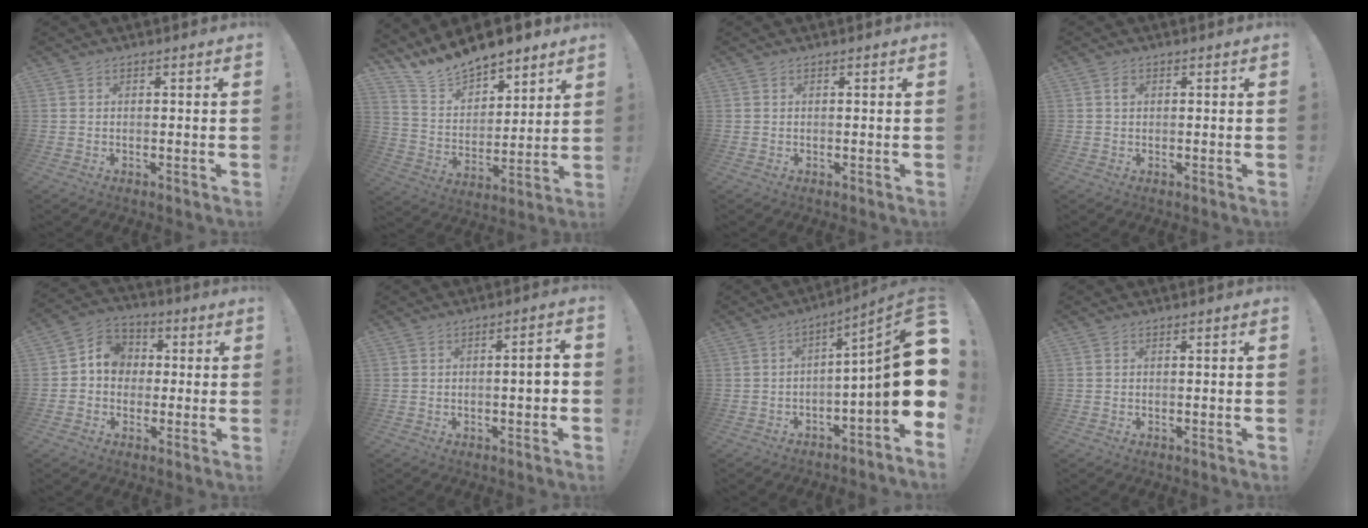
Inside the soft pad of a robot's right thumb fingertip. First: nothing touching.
{"total": 12.6, "force": [12.2, 3.1, 1.3], "torque": [-0.062, -0.109, 0.225]}
{"total": 0.0}
{"total": 1.0, "force": [0.2, 0.8, 0.5], "torque": [0.002, 0.000, 0.001]}
{"total": 8.8, "force": [0.0, 8.0, 3.6], "torque": [-0.045, 0.018, 0.007]}
{"total": 4.0, "force": [-0.4, 0.3, 4.0], "torque": [-0.061, 0.000, -0.009]}
{"total": 17.0, "force": [-0.3, 2.0, 16.9], "torque": [-0.235, -0.006, -0.009]}
{"total": 0.0}